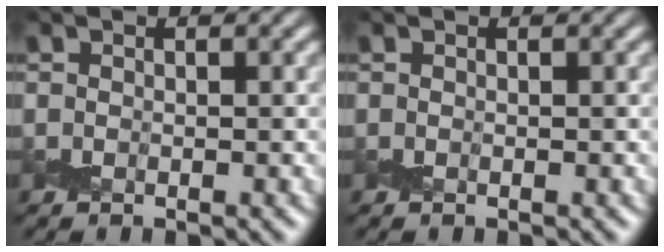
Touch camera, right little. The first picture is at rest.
{"total": 0.0}